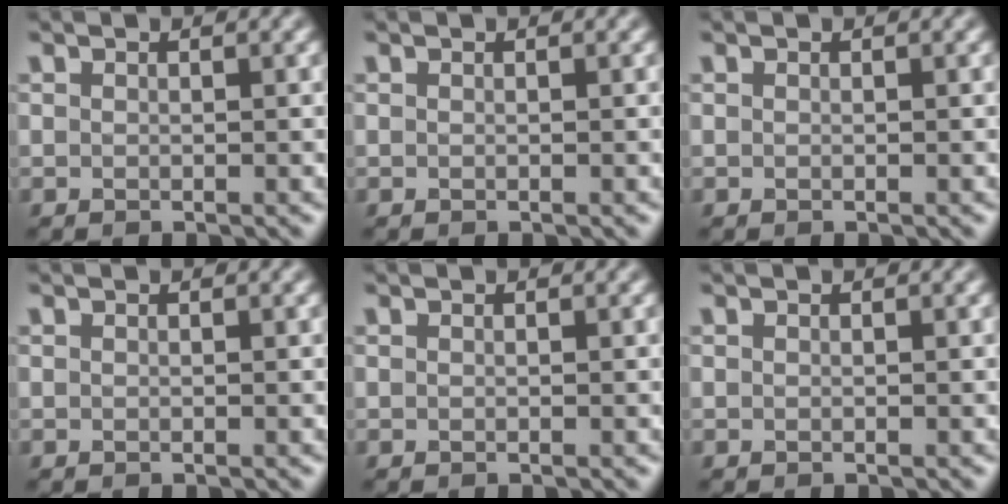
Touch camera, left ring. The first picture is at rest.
{"total": 0.0}
{"total": 0.0}
{"total": 0.0}
{"total": 0.0}
{"total": 0.0}